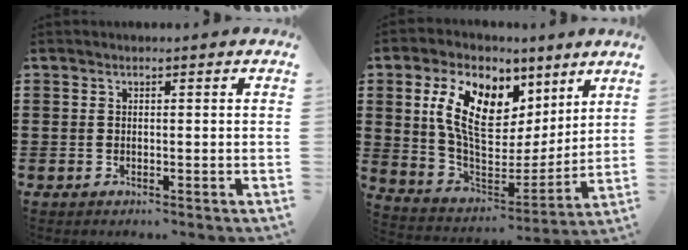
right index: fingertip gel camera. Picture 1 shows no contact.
{"total": 12.1, "force": [6.2, 7.2, 7.6], "torque": [-0.169, -0.005, 0.121]}